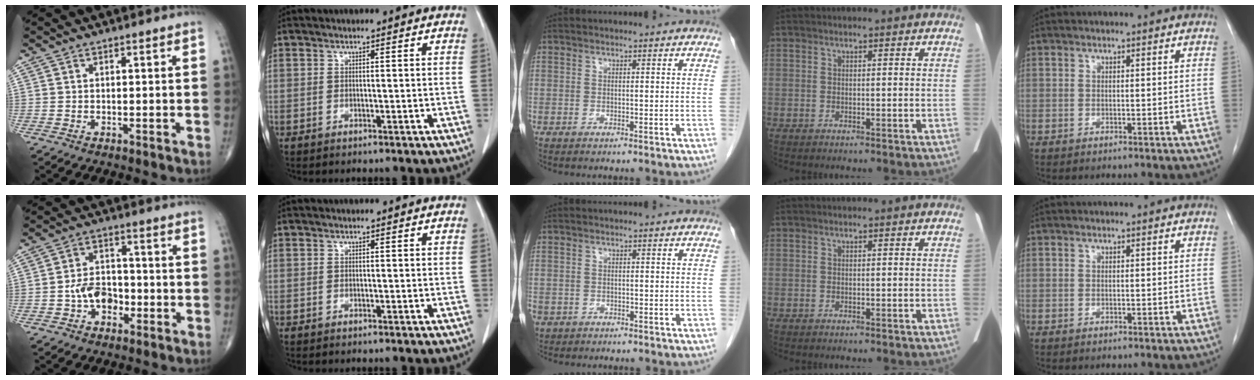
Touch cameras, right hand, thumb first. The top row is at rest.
{"thumb": {"total": 6.9, "force": [-2.2, 4.9, 4.4], "torque": [-0.049, 0.027, -0.044]}, "middle": {"total": 2.4, "force": [-1.5, 1.8, 0.6], "torque": [-0.016, -0.001, -0.025]}}